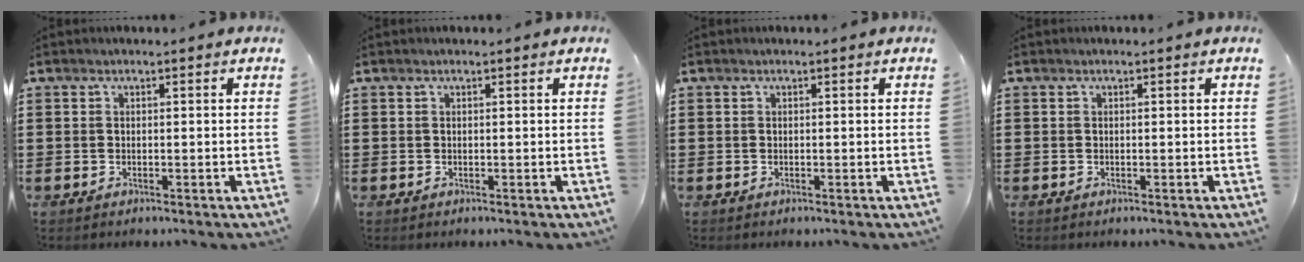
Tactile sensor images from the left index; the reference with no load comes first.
{"total": 0.0}
{"total": 0.0}
{"total": 0.0}